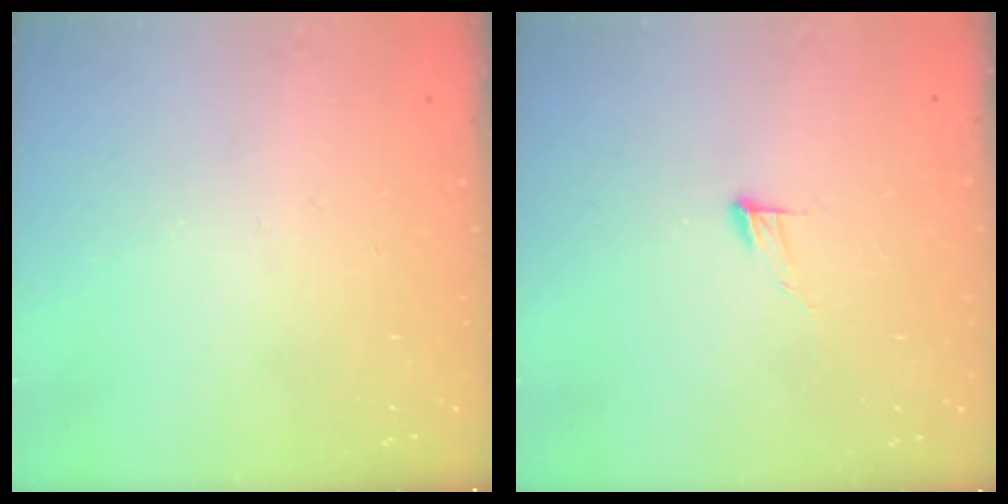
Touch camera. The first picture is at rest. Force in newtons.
{"total": 5.2, "press": 5.1, "slide": 0.4}